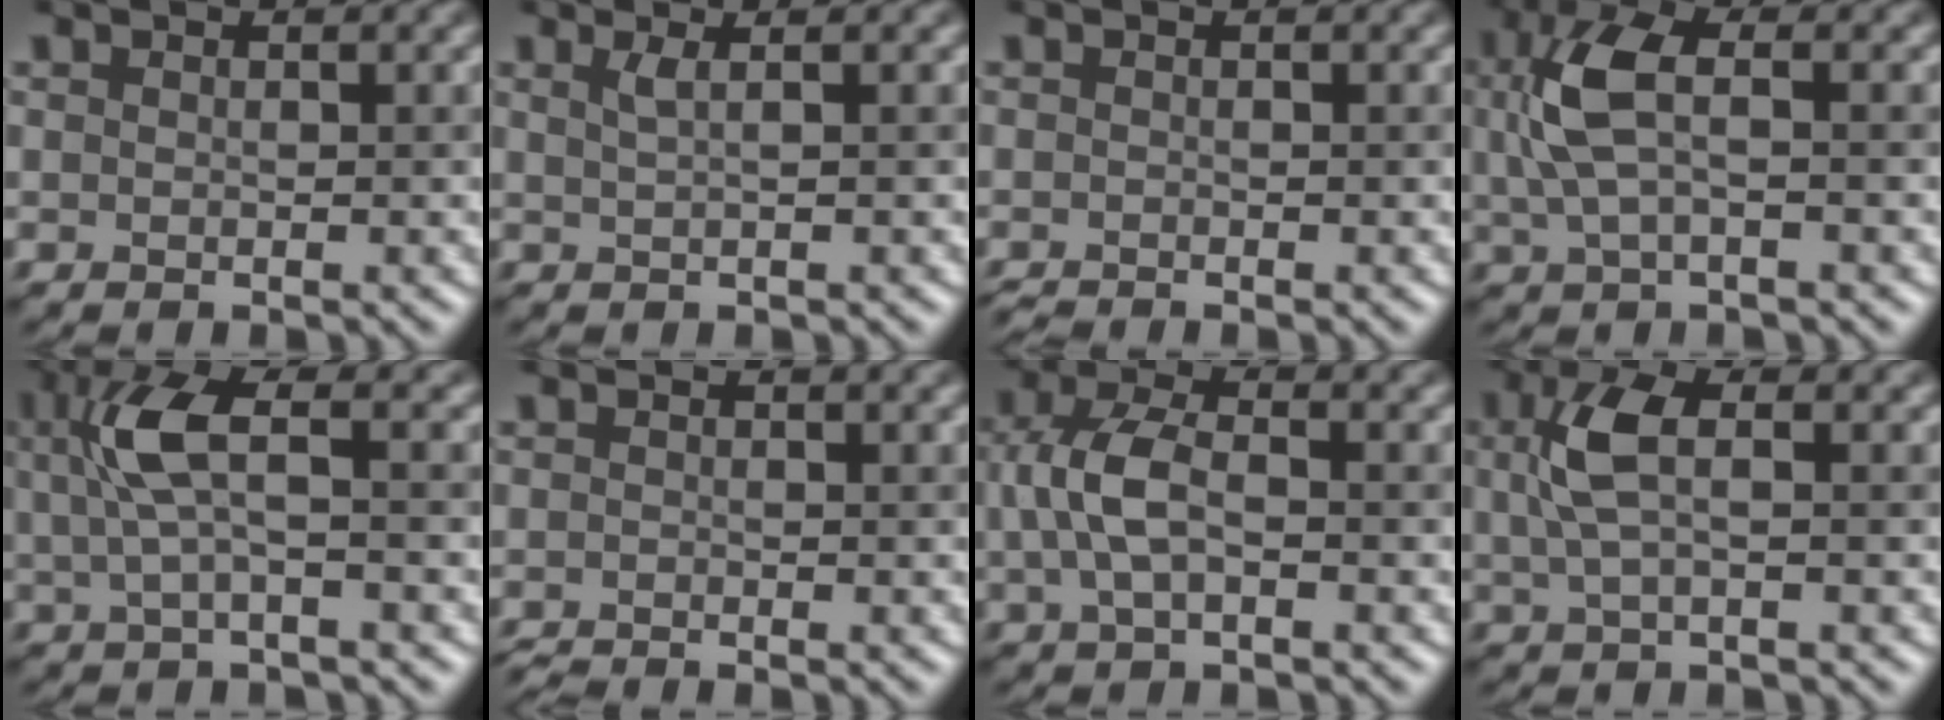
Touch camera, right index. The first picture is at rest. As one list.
[{"total": 1.3, "force": [0.5, 0.6, 1.1], "torque": [-0.010, 0.009, 0.012]}, {"total": 1.1, "force": [-1.1, -0.1, 0.0], "torque": [0.005, -0.002, -0.015]}, {"total": 4.9, "force": [0.8, 2.1, 4.3], "torque": [-0.104, 0.013, 0.019]}, {"total": 4.5, "force": [0.8, 1.1, 4.2], "torque": [-0.094, 0.017, 0.021]}, {"total": 1.4, "force": [-1.4, 0.0, 0.1], "torque": [0.000, -0.003, -0.022]}, {"total": 4.2, "force": [-0.1, 2.1, 3.6], "torque": [-0.083, 0.013, -0.003]}, {"total": 3.8, "force": [0.8, 1.5, 3.5], "torque": [-0.077, 0.014, 0.016]}]